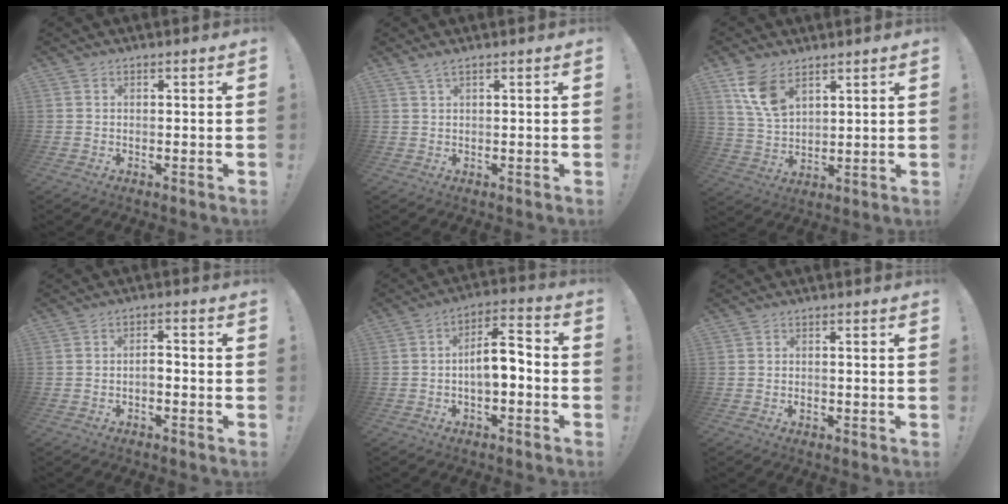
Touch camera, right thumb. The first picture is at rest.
{"total": 2.1, "force": [1.4, 0.3, 1.5], "torque": [-0.035, -0.002, 0.026]}
{"total": 10.0, "force": [6.2, 5.5, 5.7], "torque": [-0.109, -0.027, 0.118]}
{"total": 2.7, "force": [-1.4, 0.9, 2.1], "torque": [-0.034, 0.004, -0.026]}
{"total": 9.0, "force": [-1.3, 3.6, 8.1], "torque": [-0.120, 0.008, -0.022]}
{"total": 0.6, "force": [-0.4, 0.2, 0.3], "torque": [-0.004, -0.001, -0.007]}